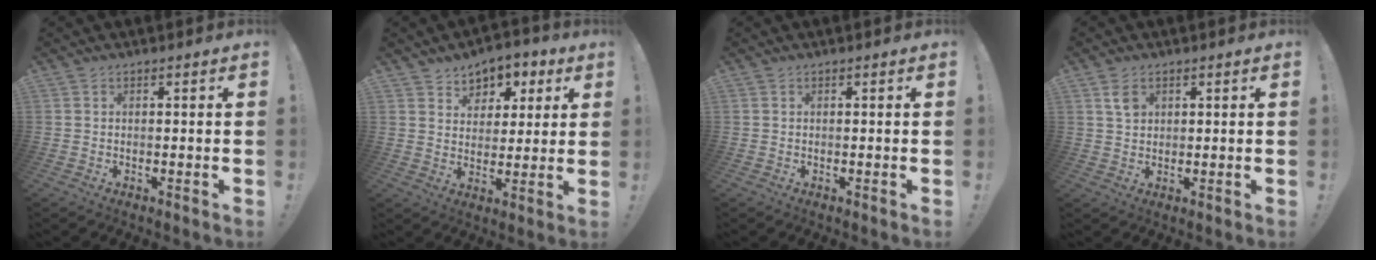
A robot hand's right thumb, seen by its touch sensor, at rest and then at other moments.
{"total": 6.8, "force": [3.3, 5.8, 1.0], "torque": [0.000, -0.028, 0.064]}
{"total": 0.0}
{"total": 3.6, "force": [1.7, 2.5, 2.0], "torque": [-0.018, -0.006, 0.029]}